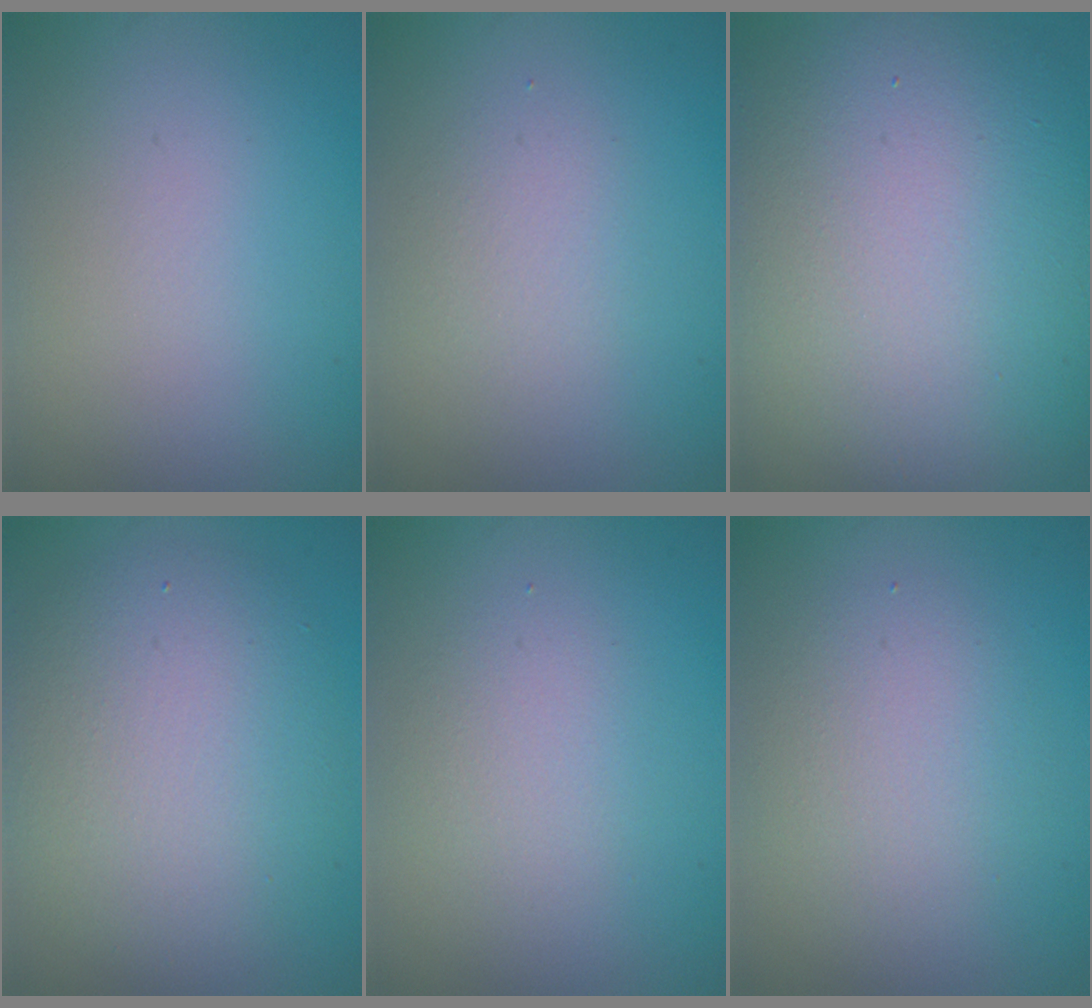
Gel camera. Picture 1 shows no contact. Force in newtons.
{"total": 1.6, "press": 1.6, "slide": 0.2}
{"total": 14.9, "press": 14.9, "slide": 0.8}
{"total": 6.4, "press": 6.4, "slide": 0.3}
{"total": 2.0, "press": 2.0, "slide": 0.1}
{"total": 3.1, "press": 3.1, "slide": 0.1}